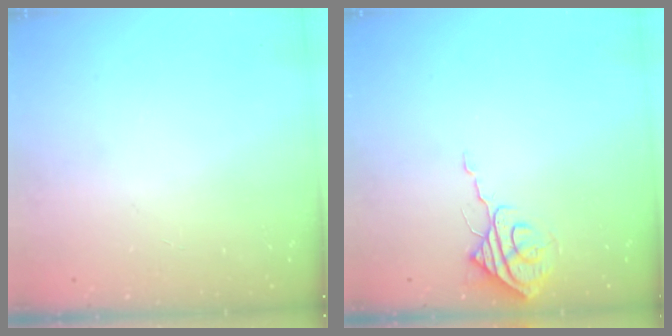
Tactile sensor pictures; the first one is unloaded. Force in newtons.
{"total": 8.0, "press": 8.0, "slide": 0.3}